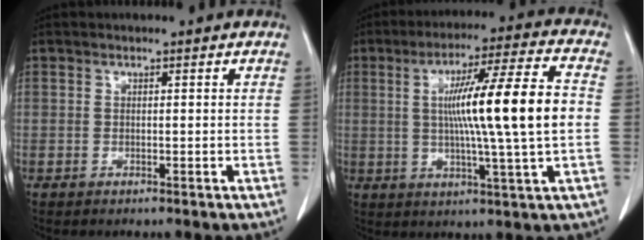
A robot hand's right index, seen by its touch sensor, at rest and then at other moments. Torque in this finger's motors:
{"motor_torque": [1.54, -0.07, 0.80, 0.21]}